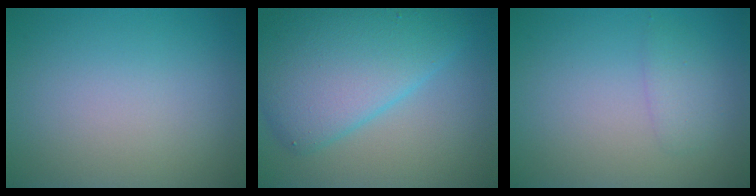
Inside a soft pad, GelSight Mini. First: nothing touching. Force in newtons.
{"total": 8.1, "press": 8.1, "slide": 0.2}
{"total": 1.4, "press": 1.4, "slide": 0.1}